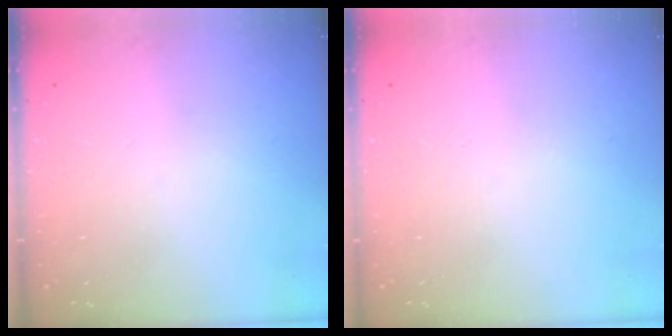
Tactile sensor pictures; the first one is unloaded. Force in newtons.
{"total": 0.0}